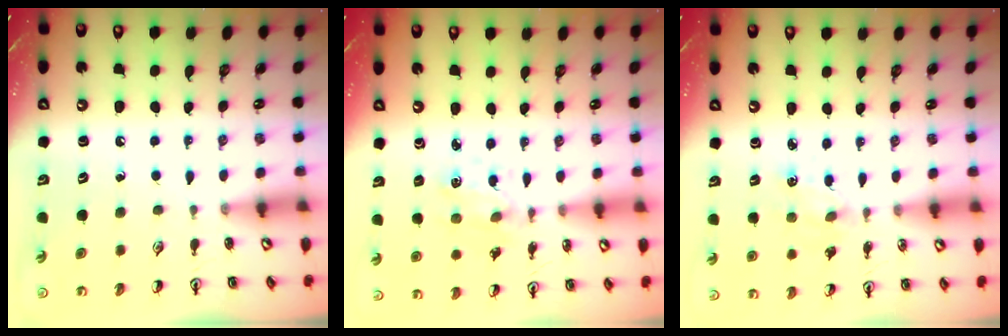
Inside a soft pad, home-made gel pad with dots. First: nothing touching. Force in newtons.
{"total": 1.4, "press": 1.4, "slide": 0.3}
{"total": 4.0, "press": 3.9, "slide": 0.5}